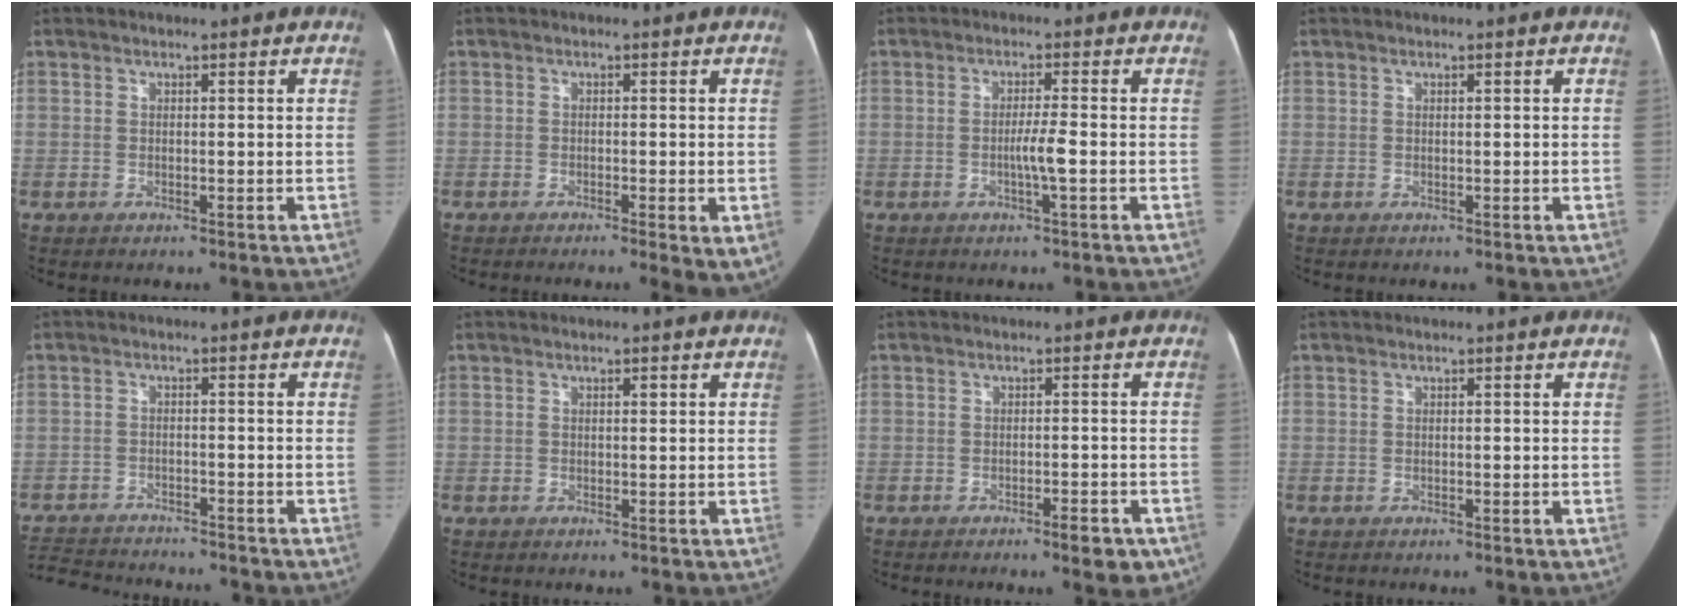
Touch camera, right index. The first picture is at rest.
{"total": 4.4, "force": [-1.8, 0.7, 4.0], "torque": [-0.048, -0.012, -0.025]}
{"total": 3.0, "force": [-0.9, -0.5, 2.8], "torque": [-0.052, -0.003, -0.016]}
{"total": 0.0}
{"total": 12.3, "force": [-11.5, 2.3, 3.6], "torque": [-0.080, 0.002, -0.169]}
{"total": 0.9, "force": [0.3, 0.2, 0.8], "torque": [-0.013, 0.004, 0.003]}
{"total": 3.7, "force": [-2.4, 0.9, 2.7], "torque": [-0.029, 0.000, -0.029]}
{"total": 0.0}